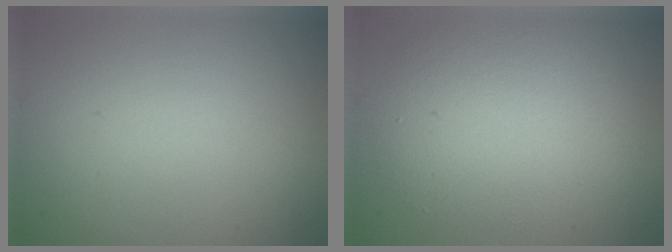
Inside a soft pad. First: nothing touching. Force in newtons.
{"total": 5.7, "press": 5.7, "slide": 0.3}